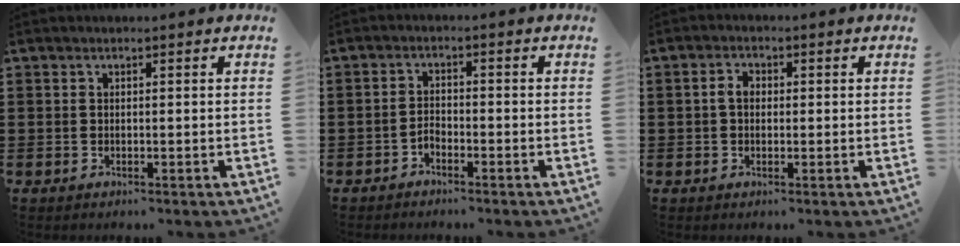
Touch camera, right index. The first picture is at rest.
{"total": 1.8, "force": [-1.5, 0.8, 0.6], "torque": [-0.017, 0.004, -0.030]}
{"total": 2.4, "force": [0.0, 1.6, 1.7], "torque": [-0.036, 0.007, -0.001]}